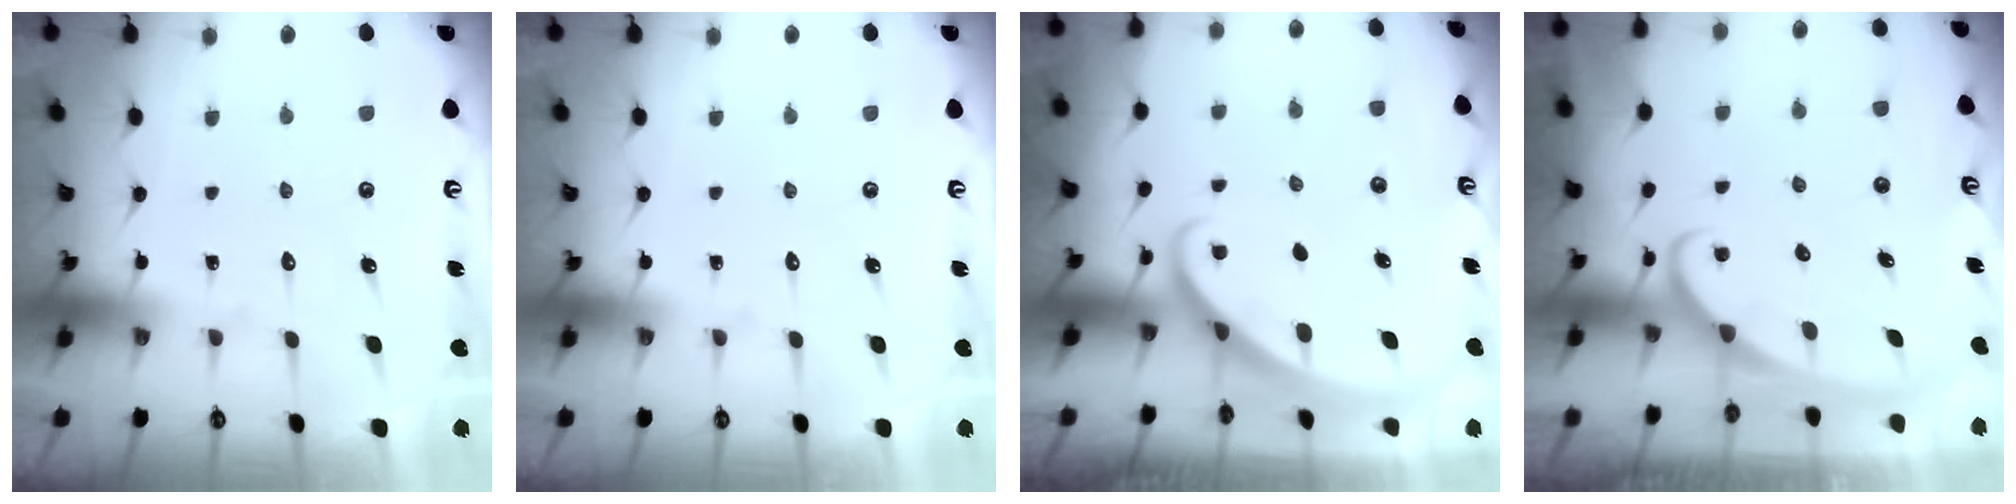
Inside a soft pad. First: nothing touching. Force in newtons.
{"total": 0.0}
{"total": 1.8, "press": 1.8, "slide": 0.1}
{"total": 2.5, "press": 2.5, "slide": 0.4}